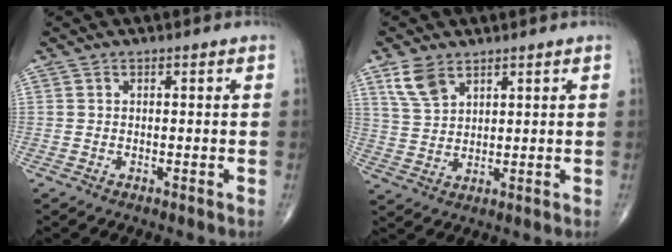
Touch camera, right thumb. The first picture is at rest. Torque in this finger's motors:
{"motor_torque": [0.01, 1.75, 0.59, 0.49, 0.05]}